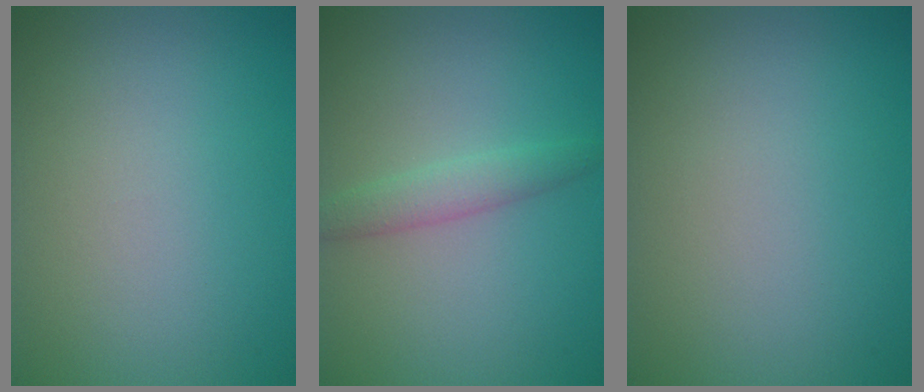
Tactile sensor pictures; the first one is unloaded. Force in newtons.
{"total": 1.9, "press": 1.9, "slide": 0.1}
{"total": 0.0}